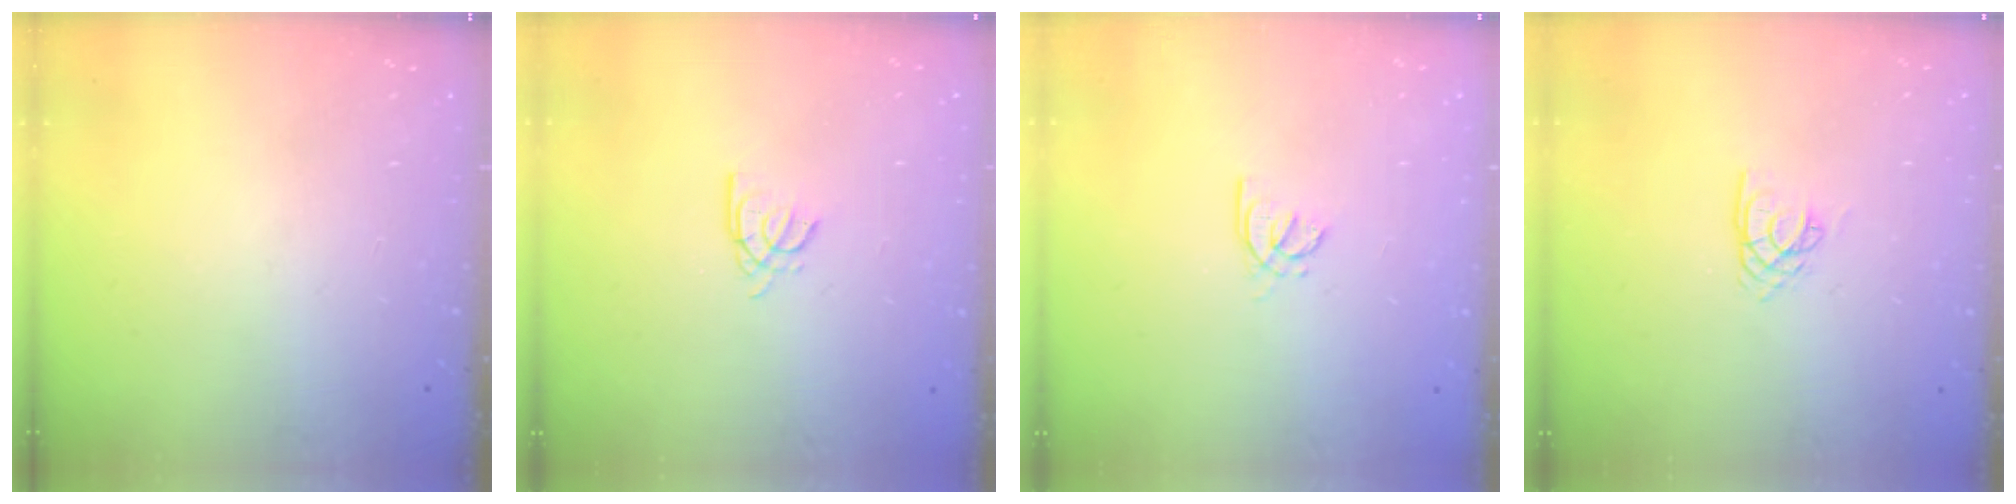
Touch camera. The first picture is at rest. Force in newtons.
{"total": 3.6, "press": 3.6, "slide": 0.4}
{"total": 1.4, "press": 1.3, "slide": 0.4}
{"total": 3.1, "press": 3.1, "slide": 0.2}